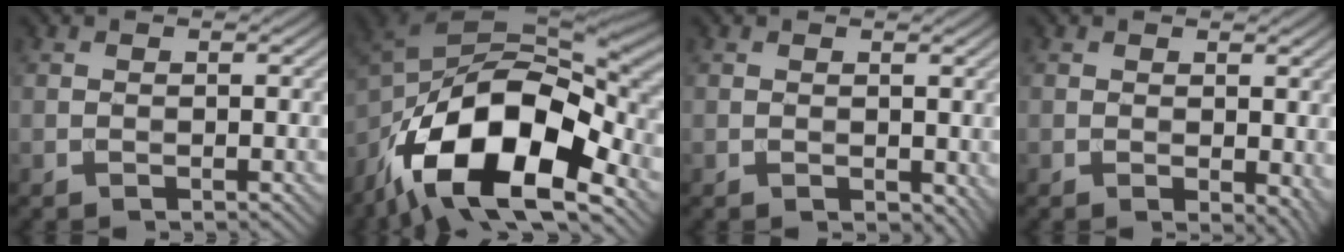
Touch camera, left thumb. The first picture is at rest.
{"total": 18.7, "force": [-9.9, 8.8, 13.3], "torque": [-0.253, -0.036, -0.174]}
{"total": 1.6, "force": [0.4, 1.1, 1.1], "torque": [-0.018, -0.007, 0.011]}
{"total": 3.2, "force": [0.0, 1.9, 2.6], "torque": [-0.028, -0.008, 0.003]}